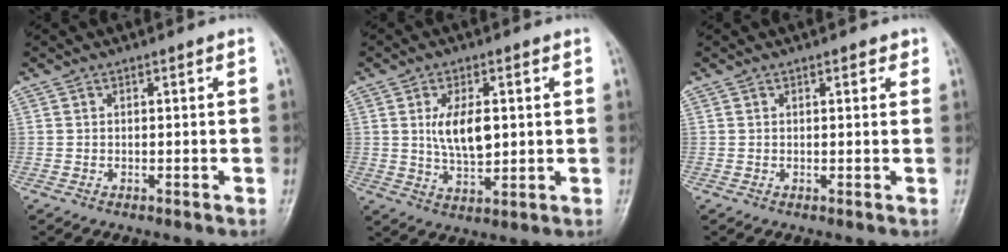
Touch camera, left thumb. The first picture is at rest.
{"total": 8.2, "force": [1.3, 4.1, 6.9], "torque": [-0.116, -0.012, 0.027]}
{"total": 1.4, "force": [0.9, 0.7, 0.9], "torque": [-0.004, -0.002, 0.007]}